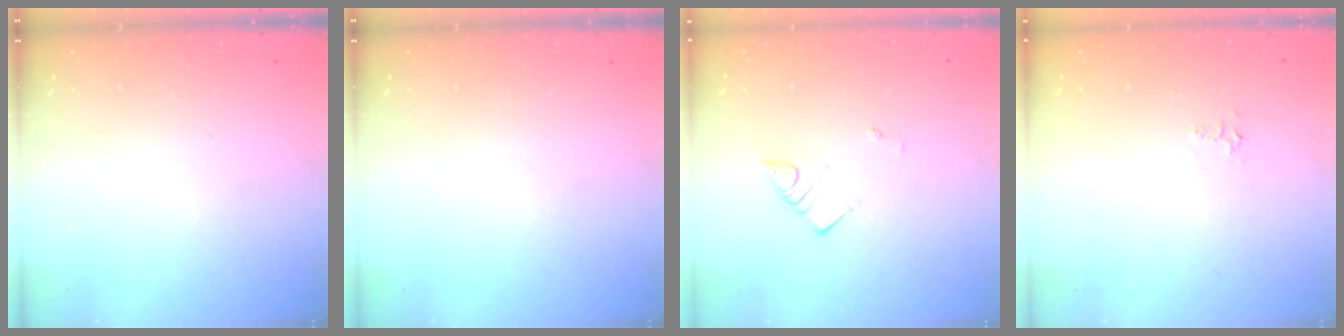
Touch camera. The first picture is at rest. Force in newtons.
{"total": 0.0}
{"total": 2.3, "press": 2.3, "slide": 0.2}
{"total": 5.2, "press": 5.2, "slide": 0.6}